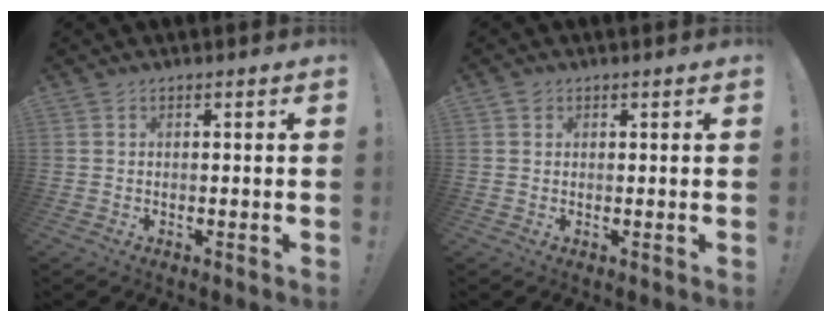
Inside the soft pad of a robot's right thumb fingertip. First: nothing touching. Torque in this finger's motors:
{"motor_torque": [0.13, 0.03, 0.41, -0.15, -0.01]}